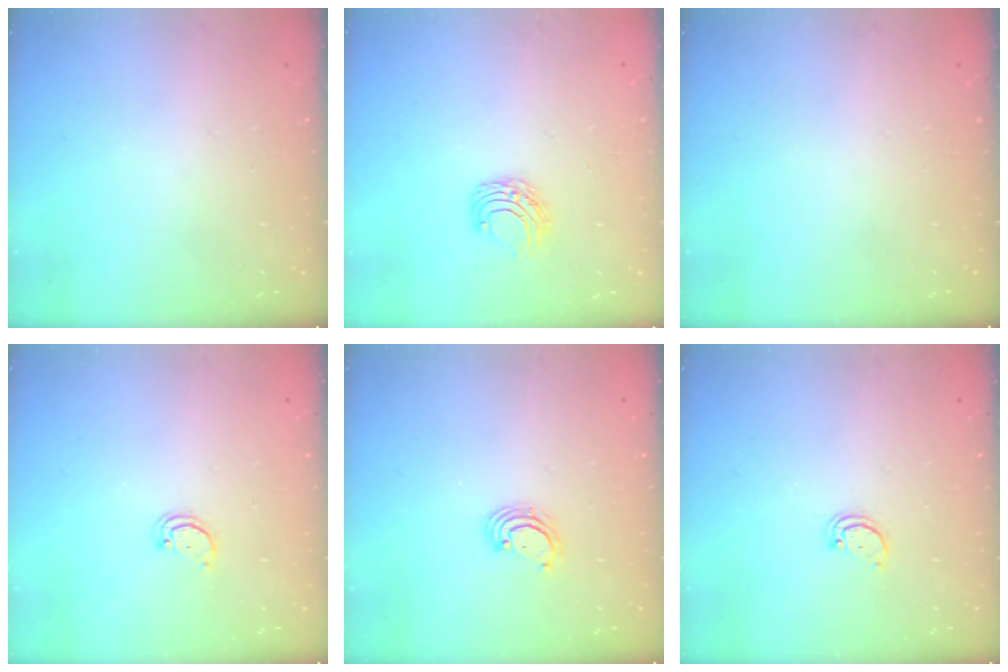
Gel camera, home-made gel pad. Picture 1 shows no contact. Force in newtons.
{"total": 6.7, "press": 6.7, "slide": 0.5}
{"total": 0.0}
{"total": 2.1, "press": 2.1, "slide": 0.2}
{"total": 2.4, "press": 2.4, "slide": 0.2}
{"total": 2.1, "press": 2.1, "slide": 0.2}